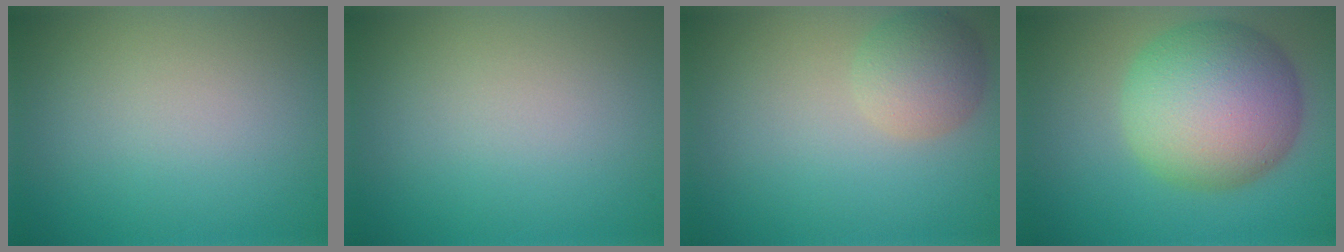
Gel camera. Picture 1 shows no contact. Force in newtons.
{"total": 0.0}
{"total": 3.3, "press": 3.2, "slide": 0.3}
{"total": 10.5, "press": 10.5, "slide": 0.3}